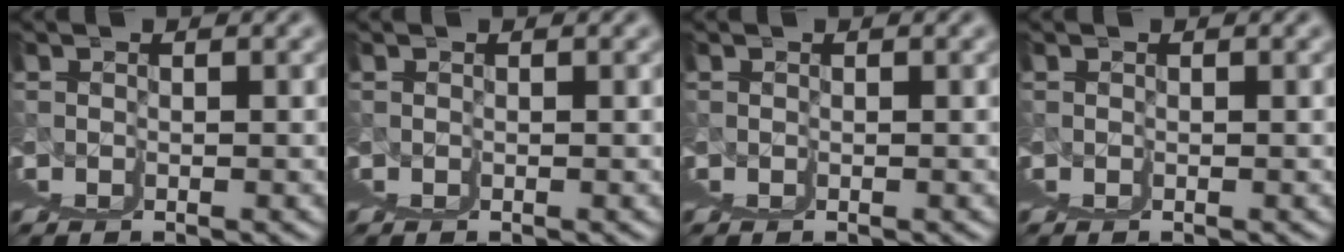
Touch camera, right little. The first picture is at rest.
{"total": 0.0}
{"total": 0.0}
{"total": 0.0}